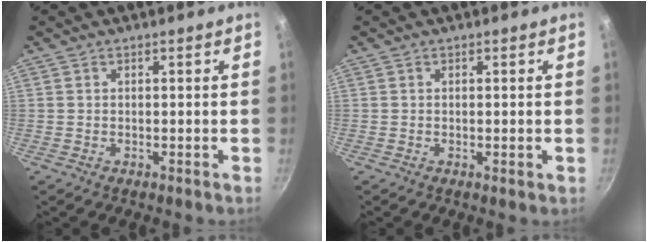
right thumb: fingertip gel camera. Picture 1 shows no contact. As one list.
[{"total": 0.7, "force": [0.0, 0.1, 0.7], "torque": [-0.011, -0.001, -0.002]}]